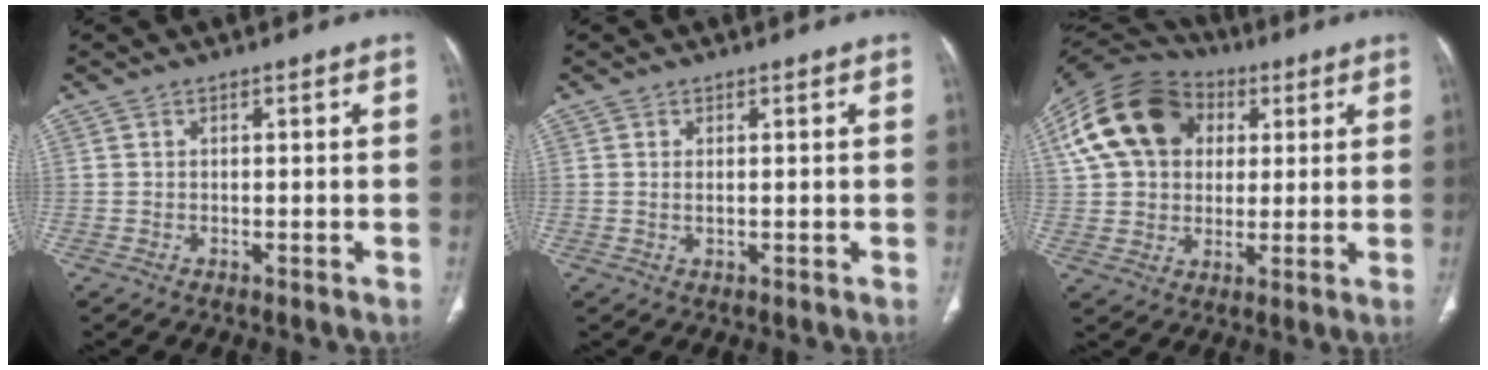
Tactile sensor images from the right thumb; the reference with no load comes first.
{"total": 0.9, "force": [0.1, 0.3, 0.8], "torque": [-0.019, -0.002, 0.005]}
{"total": 19.2, "force": [5.5, 14.4, 11.5], "torque": [-0.215, 0.019, 0.091]}